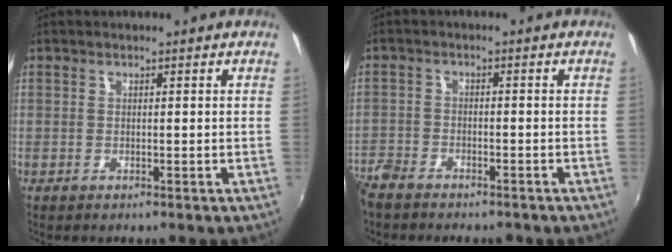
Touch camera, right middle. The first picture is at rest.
{"total": 8.7, "force": [-7.1, 3.9, 3.1], "torque": [-0.097, -0.020, -0.124]}